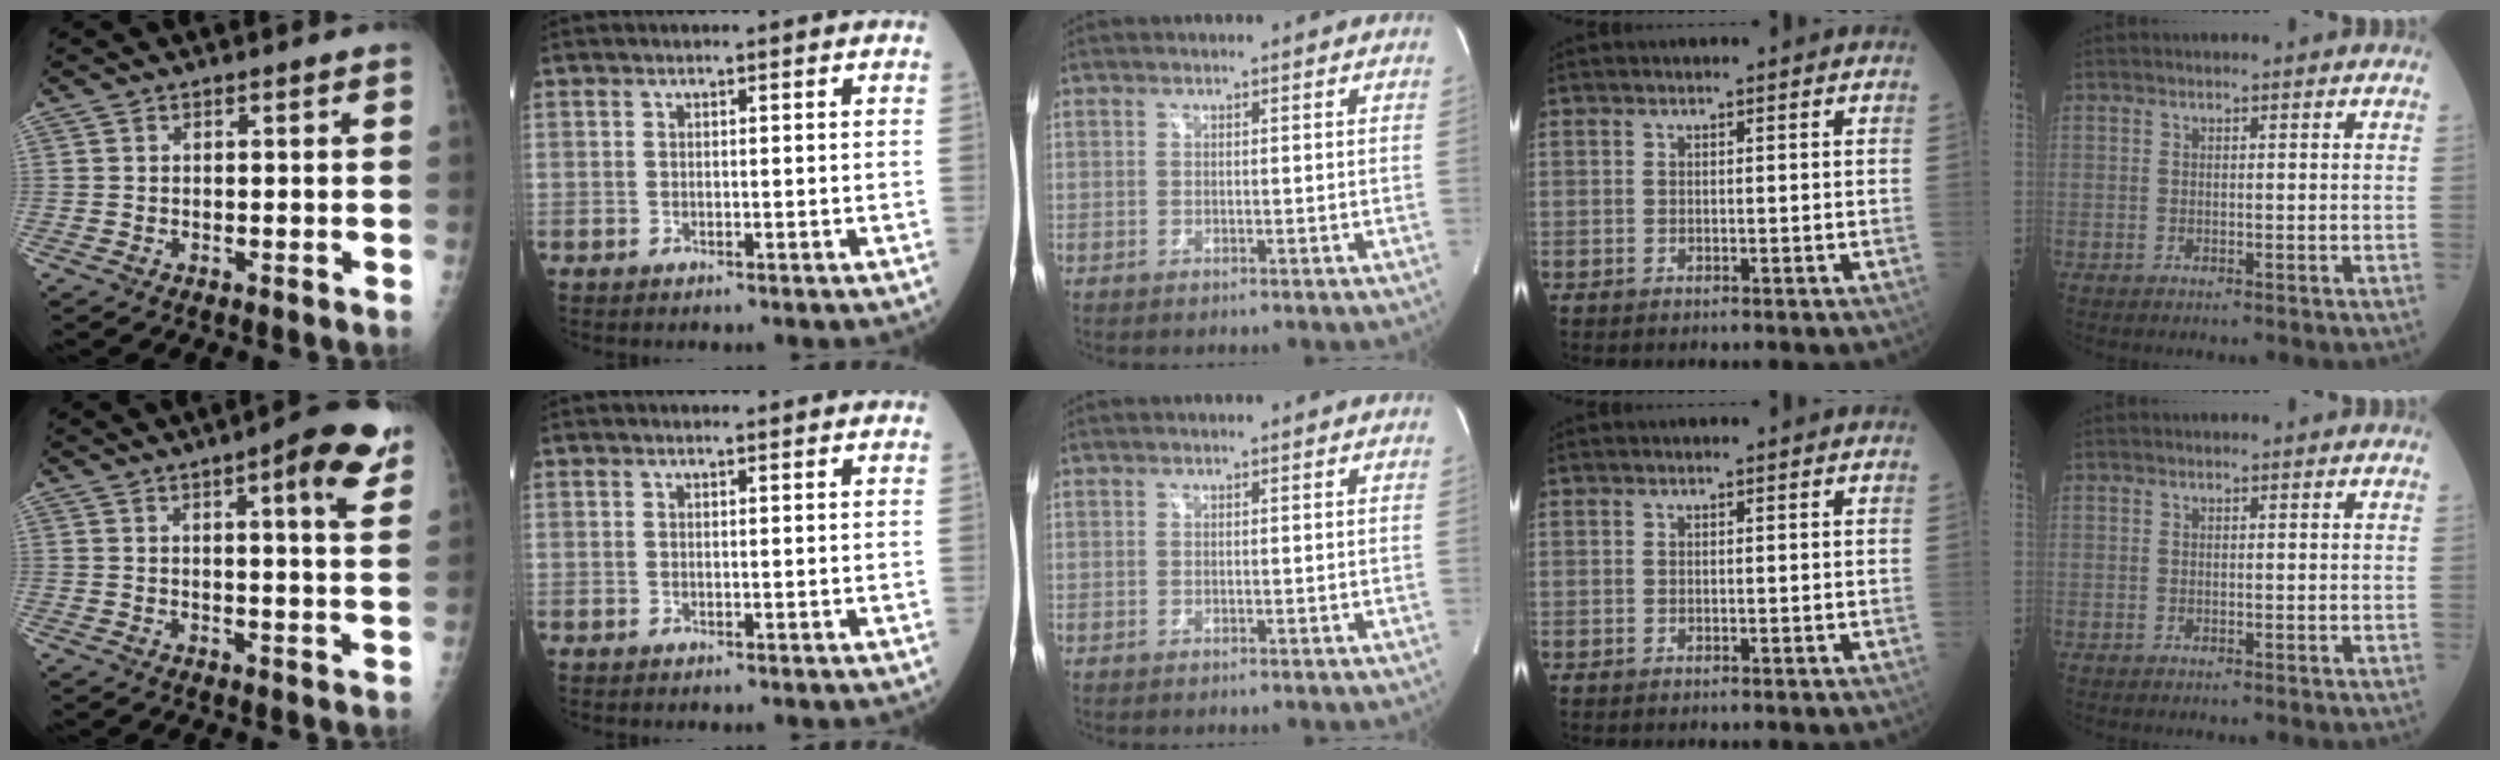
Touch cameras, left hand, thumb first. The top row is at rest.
{"thumb": {"total": 10.2, "force": [5.5, 1.9, 8.4], "torque": [-0.092, -0.021, 0.063]}, "index": {"total": 1.5, "force": [1.4, 0.2, 0.3], "torque": [-0.013, 0.006, 0.016]}}